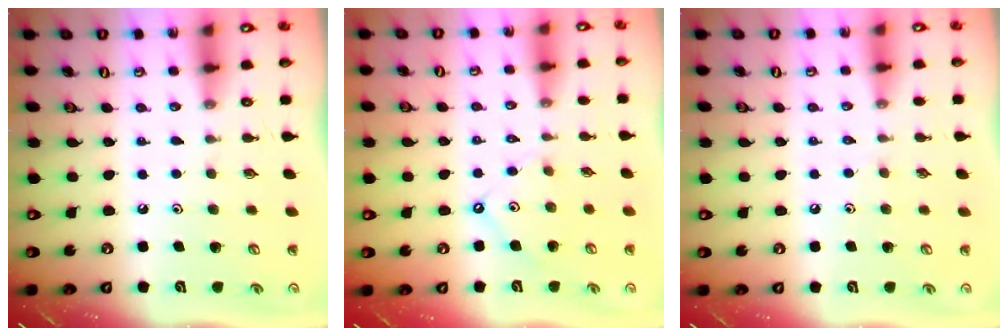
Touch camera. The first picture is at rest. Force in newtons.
{"total": 5.8, "press": 5.7, "slide": 0.6}
{"total": 2.4, "press": 2.4, "slide": 0.5}